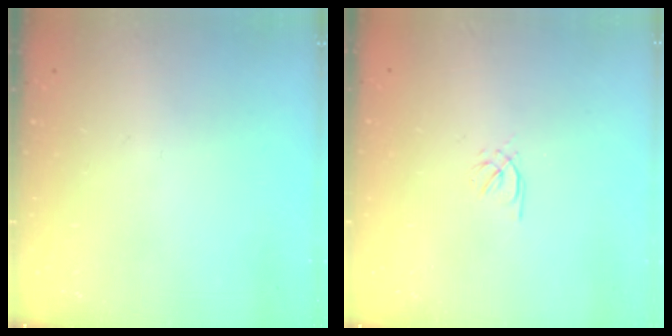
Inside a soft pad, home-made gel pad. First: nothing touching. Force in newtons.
{"total": 0.5, "press": 0.3, "slide": 0.4}